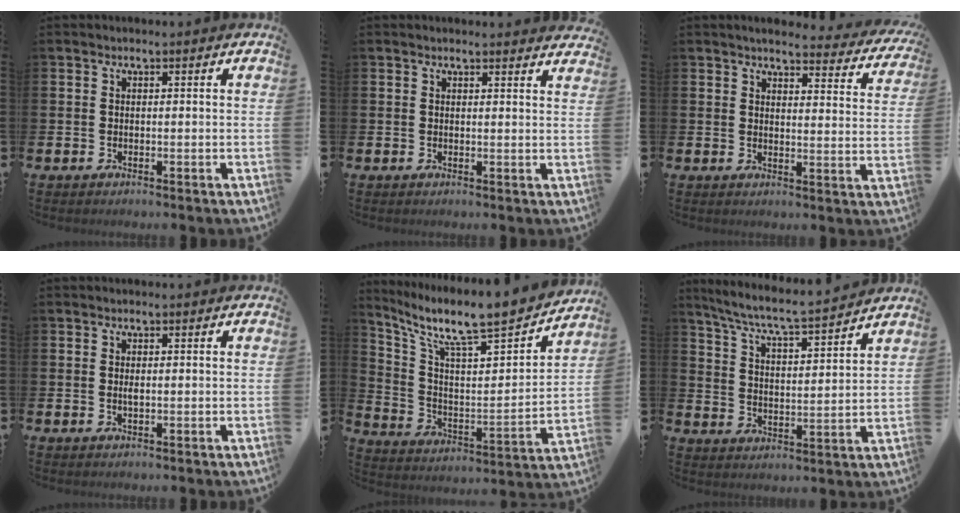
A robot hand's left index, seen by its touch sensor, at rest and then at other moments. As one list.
[{"total": 1.6, "force": [1.6, 0.0, 0.0], "torque": [0.000, -0.008, 0.029]}, {"total": 3.4, "force": [3.3, 0.6, 0.8], "torque": [-0.021, -0.027, 0.051]}, {"total": 0.8, "force": [0.2, 0.3, 0.8], "torque": [-0.010, 0.000, 0.001]}, {"total": 10.3, "force": [9.0, 1.6, 4.8], "torque": [-0.124, -0.077, 0.144]}, {"total": 6.6, "force": [6.3, 0.1, 2.2], "torque": [-0.073, -0.047, 0.105]}]